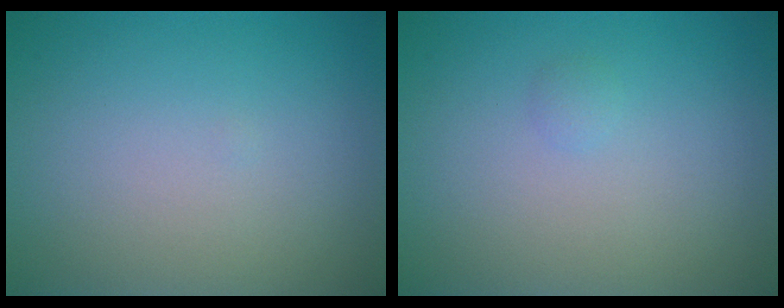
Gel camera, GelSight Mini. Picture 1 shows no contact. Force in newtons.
{"total": 0.5, "press": 0.5, "slide": 0.0}